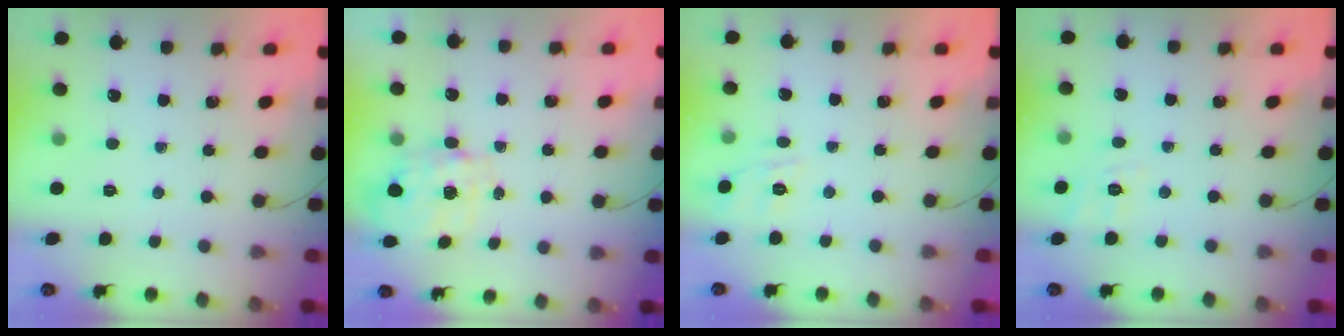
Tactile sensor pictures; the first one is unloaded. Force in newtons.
{"total": 3.8, "press": 3.7, "slide": 0.9}
{"total": 7.9, "press": 7.6, "slide": 2.0}
{"total": 2.0, "press": 0.4, "slide": 2.0}